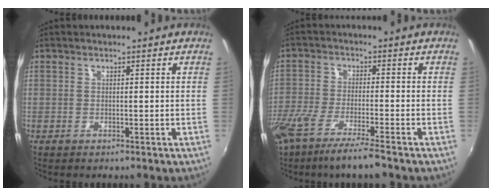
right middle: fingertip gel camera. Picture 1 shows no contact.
{"total": 10.9, "force": [-8.3, 0.7, 7.0], "torque": [-0.152, -0.042, -0.149]}